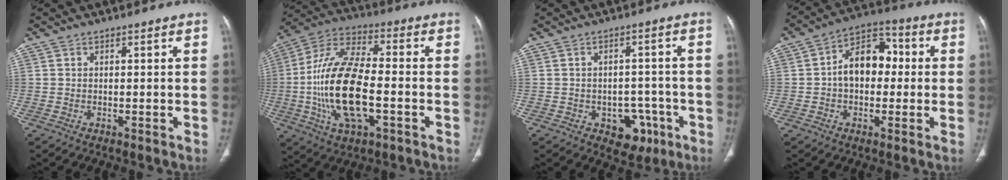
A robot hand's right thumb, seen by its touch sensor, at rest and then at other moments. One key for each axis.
{"total": 19.9, "fx": -3.5, "fy": 8.9, "fz": 17.5, "tx": -0.348, "ty": 0.024, "tz": -0.062}
{"total": 7.2, "fx": -3.2, "fy": 5.1, "fz": 3.9, "tx": -0.015, "ty": 0.023, "tz": -0.034}
{"total": 11.5, "fx": 0.4, "fy": 7.8, "fz": 8.4, "tx": -0.104, "ty": 0.034, "tz": -0.005}